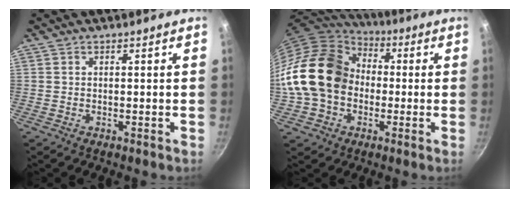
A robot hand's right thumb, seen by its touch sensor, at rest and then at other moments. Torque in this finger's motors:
{"motor_torque": [2.46, 2.55, 1.50, -1.27, 0.29]}